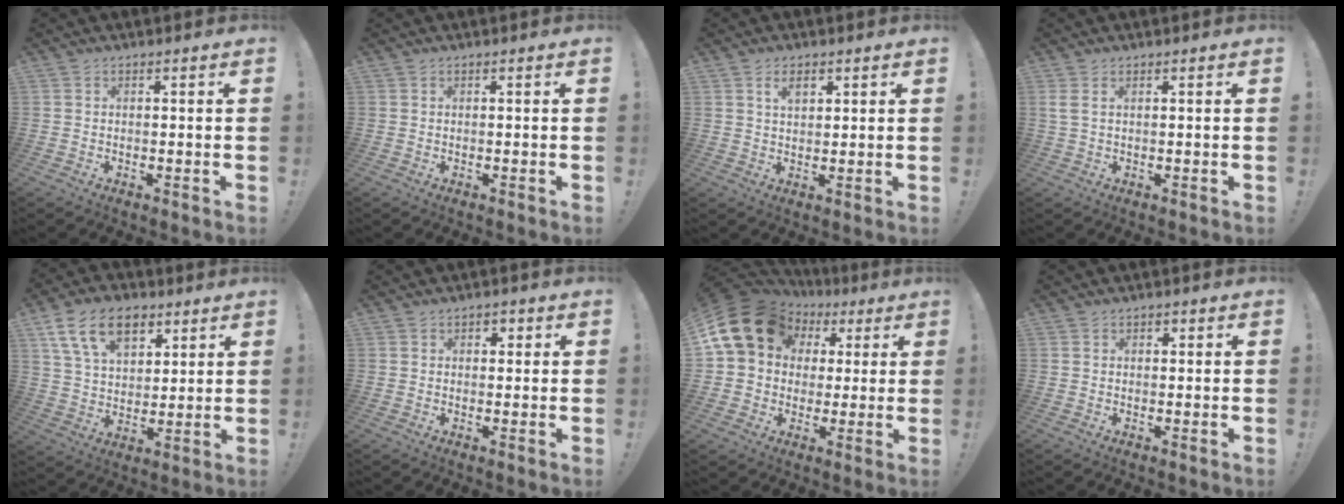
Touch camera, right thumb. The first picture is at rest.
{"total": 0.0}
{"total": 4.2, "force": [2.0, 2.3, 2.9], "torque": [-0.039, -0.005, 0.032]}
{"total": 1.8, "force": [0.8, 0.1, 1.7], "torque": [-0.034, 0.000, 0.013]}
{"total": 16.4, "force": [8.4, 10.1, 9.8], "torque": [-0.151, -0.031, 0.154]}
{"total": 1.9, "force": [0.2, 1.6, 0.9], "torque": [-0.001, -0.001, -0.001]}
{"total": 18.0, "force": [6.3, 13.9, 9.5], "torque": [-0.165, -0.024, 0.128]}
{"total": 0.8, "force": [0.1, 0.8, 0.2], "torque": [-0.002, 0.002, 0.001]}